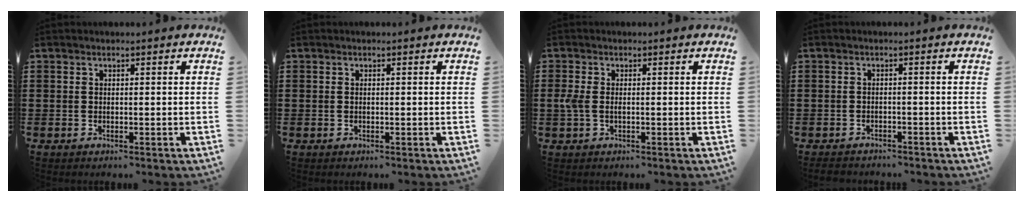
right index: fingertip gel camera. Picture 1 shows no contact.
{"total": 0.0}
{"total": 2.2, "force": [-0.3, 1.0, 1.9], "torque": [-0.051, -0.002, -0.011]}
{"total": 1.6, "force": [-1.6, 0.4, 0.0], "torque": [-0.007, 0.001, -0.035]}